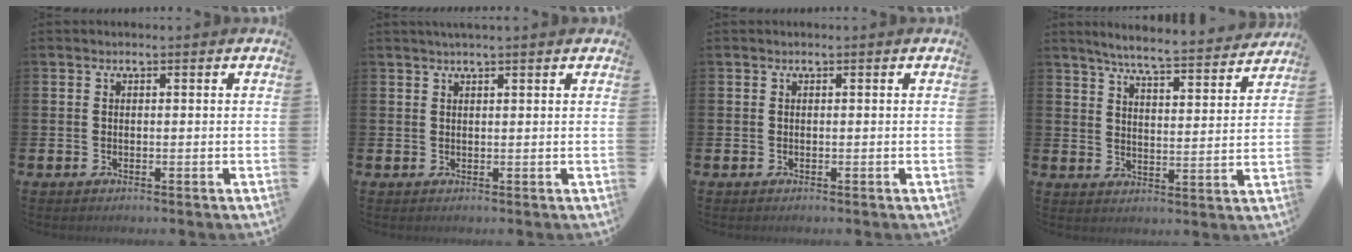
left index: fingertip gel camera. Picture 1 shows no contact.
{"total": 1.4, "force": [1.2, -0.1, 0.6], "torque": [-0.010, 0.001, 0.022]}
{"total": 0.0}
{"total": 6.4, "force": [6.1, -0.1, 2.0], "torque": [-0.055, -0.045, 0.103]}